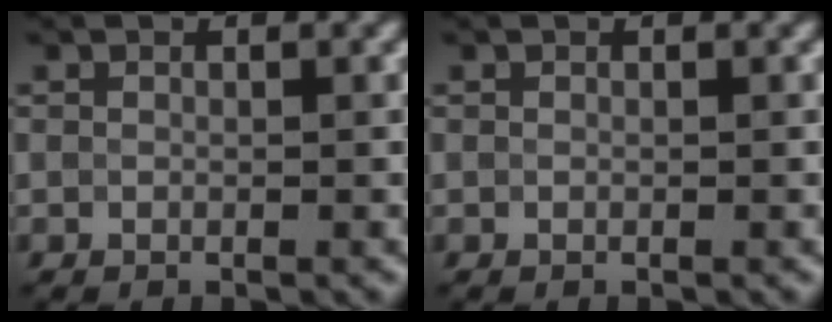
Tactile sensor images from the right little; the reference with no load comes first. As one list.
[{"total": 0.0}]